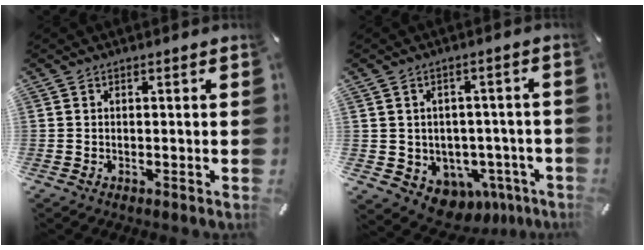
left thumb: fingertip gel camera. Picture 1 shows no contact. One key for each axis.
{"total": 6.2, "fx": -2.4, "fy": 5.5, "fz": 1.6, "tx": -0.021, "ty": -0.002, "tz": -0.032}